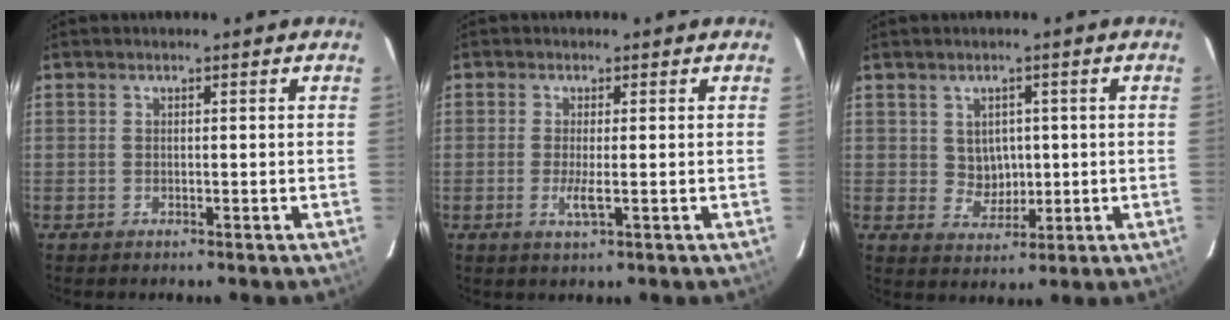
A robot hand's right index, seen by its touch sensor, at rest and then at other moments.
{"total": 2.8, "force": [-0.5, 0.2, 2.7], "torque": [-0.056, -0.007, -0.011]}
{"total": 4.4, "force": [0.7, 4.1, 1.6], "torque": [-0.026, 0.008, 0.021]}